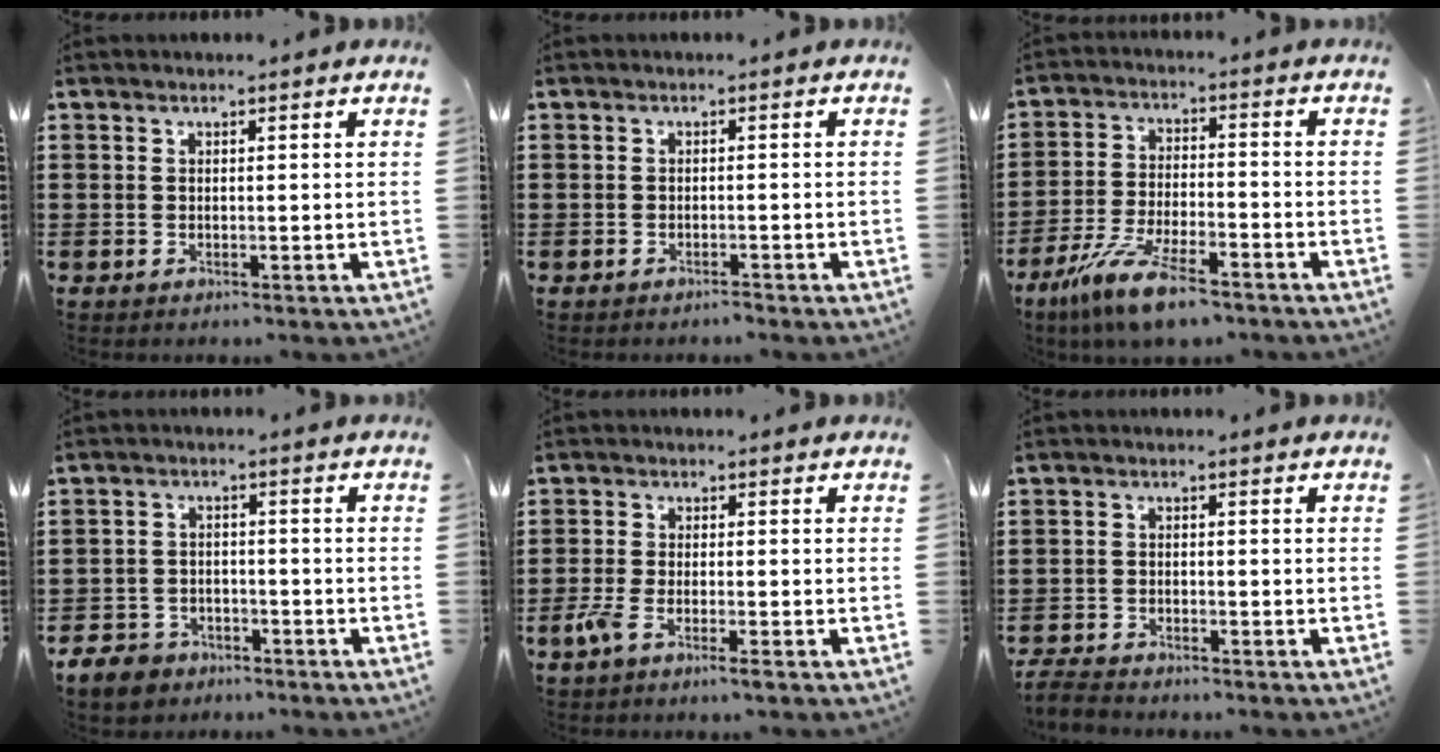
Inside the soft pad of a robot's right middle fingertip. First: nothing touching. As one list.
[{"total": 0.7, "force": [-0.7, 0.0, 0.1], "torque": [-0.005, -0.001, -0.014]}, {"total": 9.6, "force": [-7.2, 1.8, 6.0], "torque": [-0.135, 0.000, -0.142]}, {"total": 4.2, "force": [-3.9, 1.4, 0.8], "torque": [-0.030, 0.004, -0.084]}, {"total": 3.4, "force": [-1.8, 0.6, 2.8], "torque": [-0.074, -0.009, -0.040]}, {"total": 2.7, "force": [-2.6, 0.2, 0.2], "torque": [-0.014, -0.001, -0.059]}]